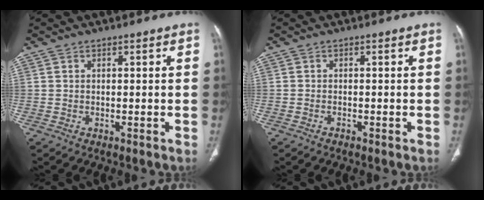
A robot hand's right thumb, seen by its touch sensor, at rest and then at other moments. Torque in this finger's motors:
{"motor_torque": [-0.19, 0.15, -0.26, -0.07, -0.01]}